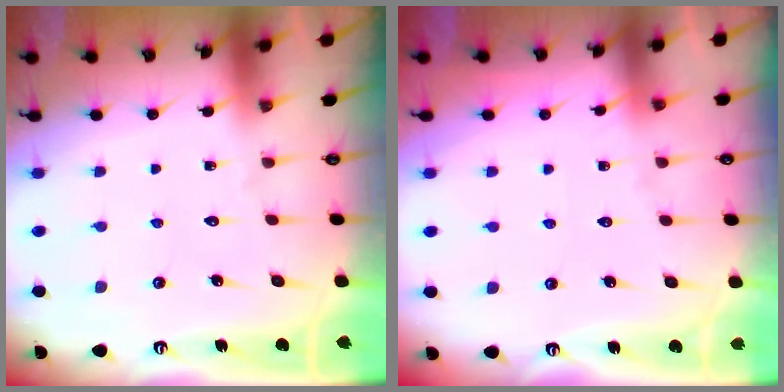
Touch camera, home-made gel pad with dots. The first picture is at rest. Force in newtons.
{"total": 3.2, "press": 3.2, "slide": 0.3}